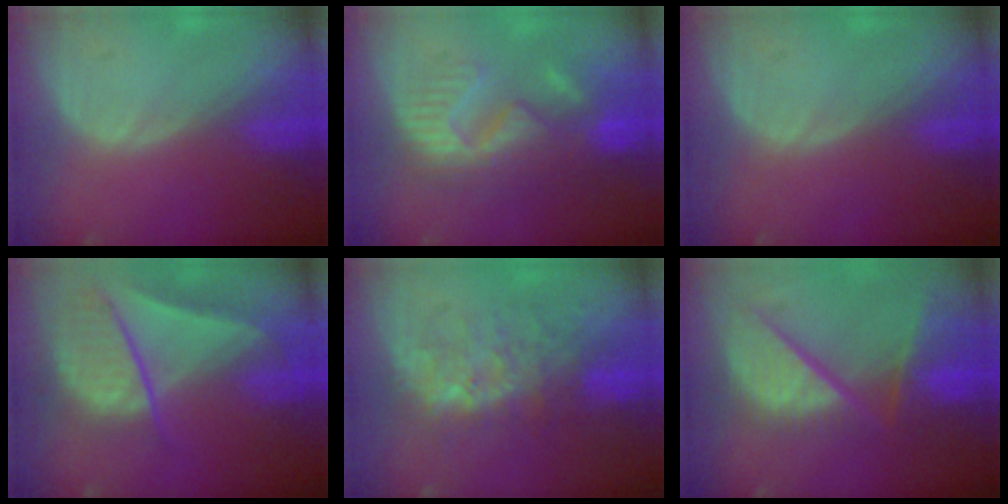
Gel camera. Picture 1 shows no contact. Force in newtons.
{"total": 9.4, "press": 9.2, "slide": 2.0}
{"total": 0.0}
{"total": 9.4, "press": 8.1, "slide": 4.8}
{"total": 8.0, "press": 7.9, "slide": 0.8}
{"total": 12.1, "press": 9.9, "slide": 7.0}